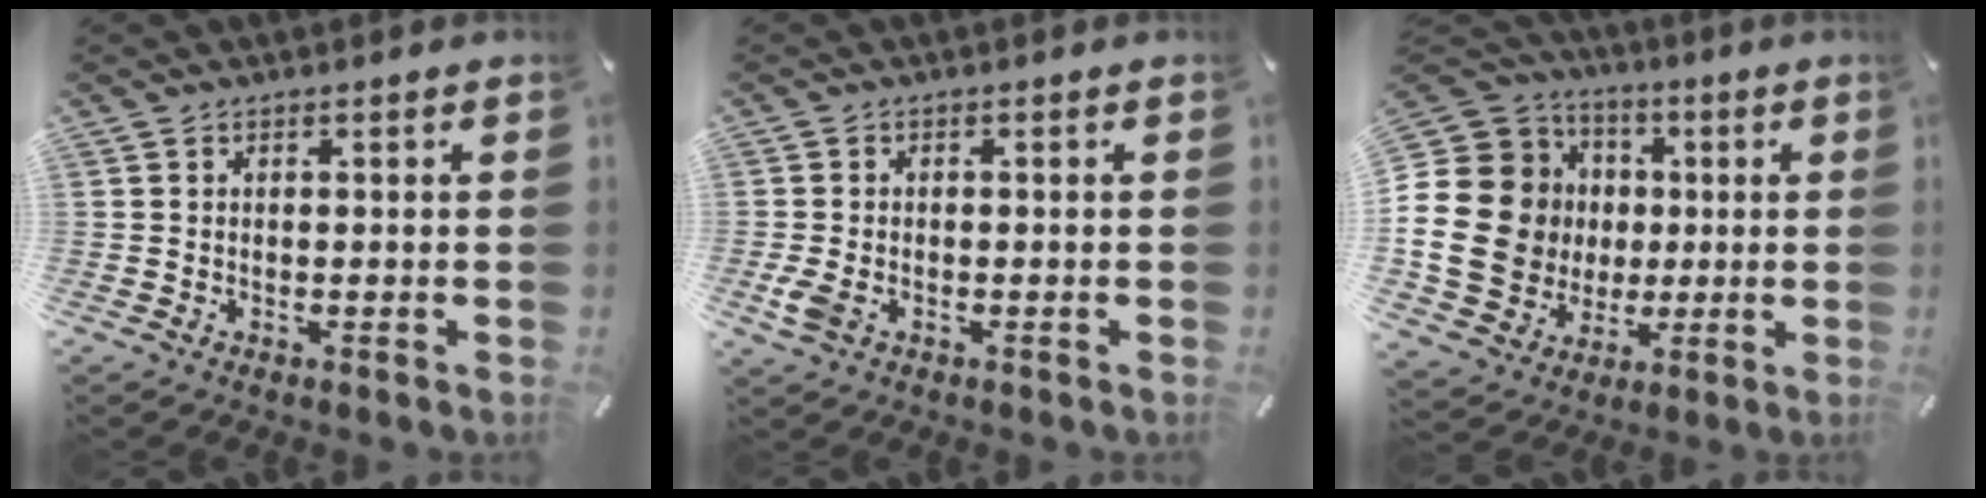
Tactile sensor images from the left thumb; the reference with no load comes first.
{"total": 3.6, "force": [-1.1, 2.3, 2.6], "torque": [-0.070, -0.006, -0.025]}
{"total": 20.7, "force": [-0.7, 18.6, 9.2], "torque": [-0.179, 0.001, 0.012]}